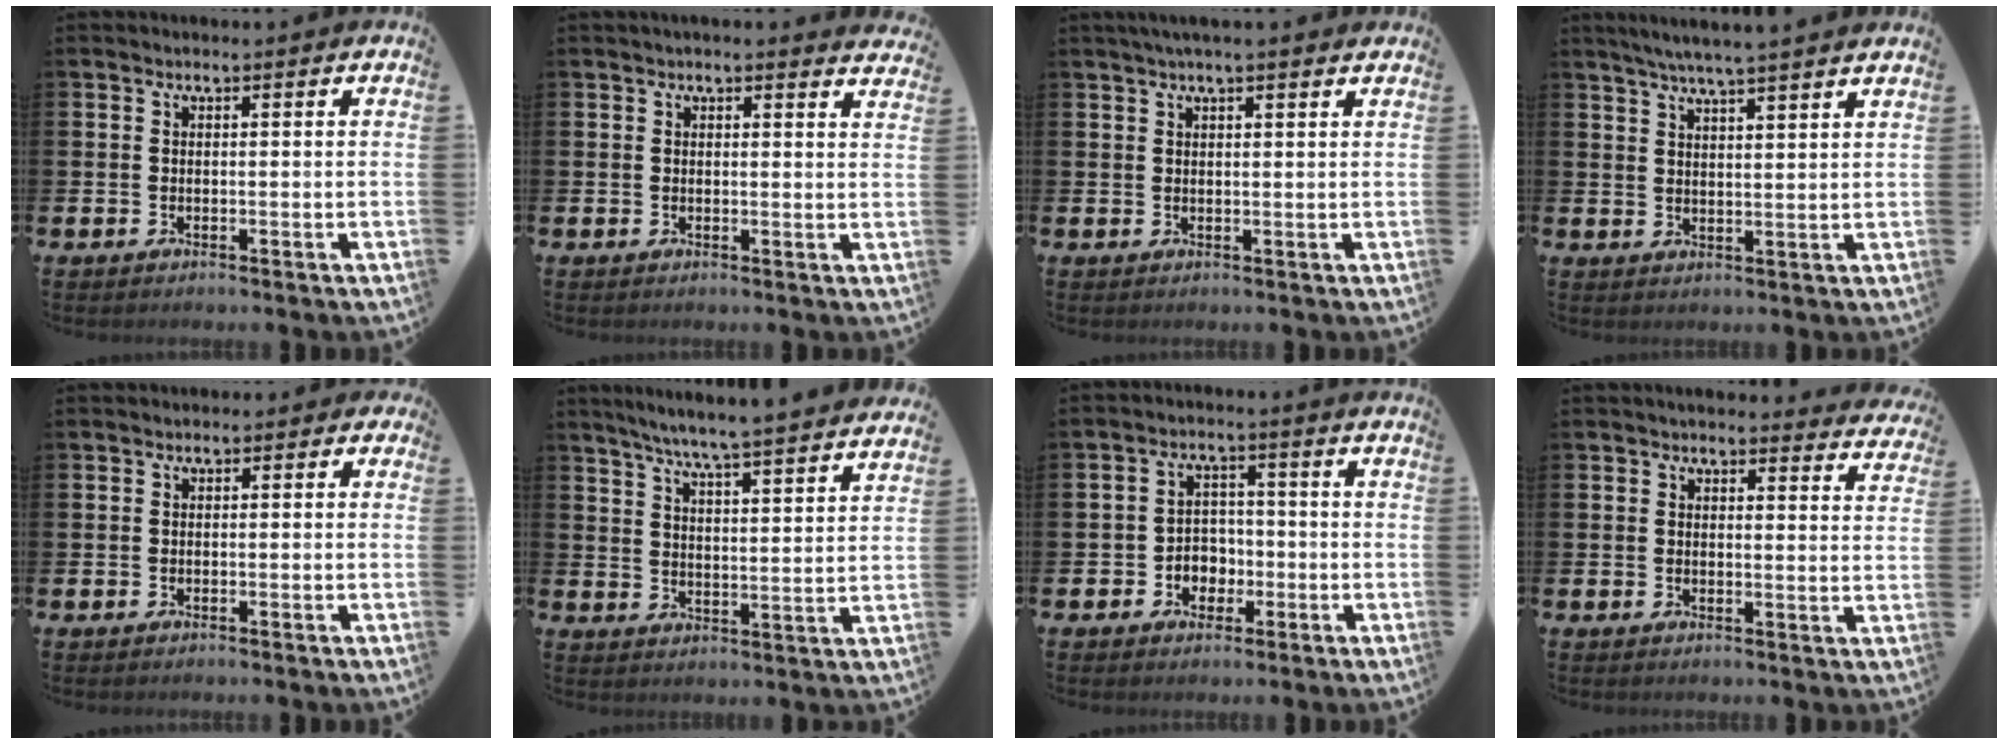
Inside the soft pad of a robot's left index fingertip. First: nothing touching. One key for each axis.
{"total": 1.7, "fx": 1.7, "fy": 0.0, "fz": 0.1, "tx": -0.003, "ty": -0.007, "tz": 0.030}
{"total": 2.4, "fx": 2.1, "fy": 0.0, "fz": 1.2, "tx": -0.023, "ty": -0.001, "tz": 0.037}
{"total": 4.9, "fx": 4.7, "fy": -0.8, "fz": 1.3, "tx": -0.044, "ty": -0.017, "tz": 0.084}
{"total": 0.8, "fx": -0.4, "fy": 0.6, "fz": 0.2, "tx": -0.011, "ty": 0.009, "tz": -0.010}
{"total": 6.8, "fx": 6.4, "fy": -0.5, "fz": 2.0, "tx": -0.054, "ty": -0.047, "tz": 0.110}
{"total": 3.5, "fx": -1.3, "fy": 3.2, "fz": 1.0, "tx": -0.026, "ty": 0.003, "tz": -0.032}
{"total": 3.2, "fx": 3.2, "fy": 0.4, "fz": 0.2, "tx": 0.001, "ty": -0.019, "tz": 0.056}